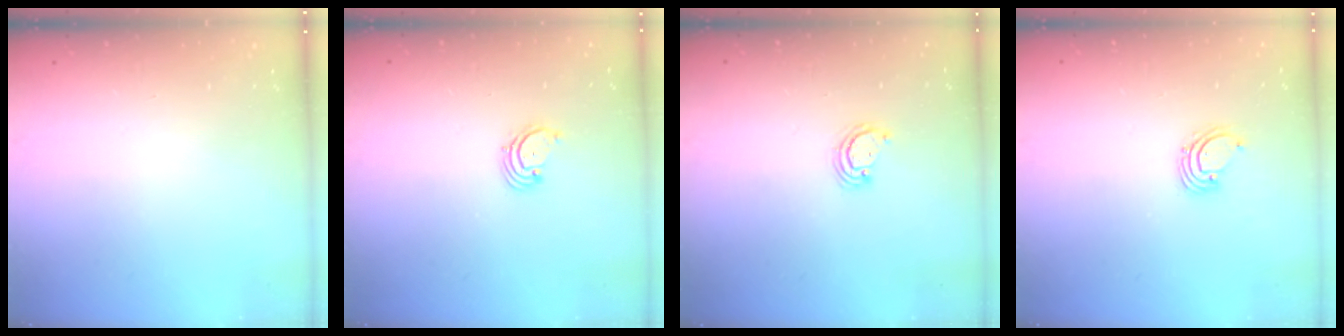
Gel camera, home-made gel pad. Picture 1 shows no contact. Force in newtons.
{"total": 1.7, "press": 1.6, "slide": 0.2}
{"total": 2.6, "press": 2.6, "slide": 0.3}
{"total": 1.6, "press": 1.6, "slide": 0.1}